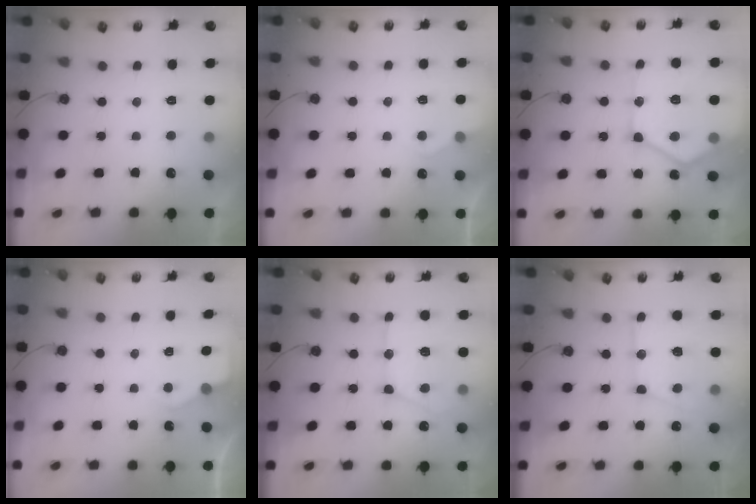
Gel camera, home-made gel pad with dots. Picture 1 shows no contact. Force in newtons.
{"total": 4.3, "press": 4.3, "slide": 0.5}
{"total": 21.5, "press": 21.3, "slide": 2.4}
{"total": 2.6, "press": 2.6, "slide": 0.4}
{"total": 14.9, "press": 14.8, "slide": 1.6}
{"total": 16.9, "press": 16.8, "slide": 1.6}